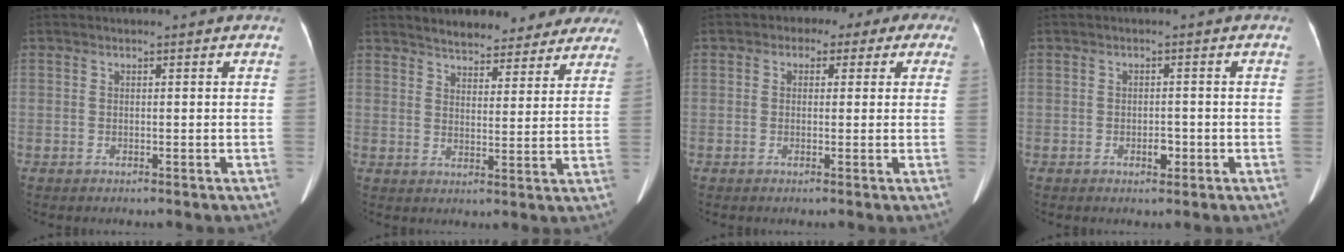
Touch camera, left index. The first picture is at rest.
{"total": 15.2, "force": [13.4, 4.9, 5.4], "torque": [-0.050, -0.012, 0.160]}
{"total": 7.0, "force": [3.2, 4.9, 3.8], "torque": [-0.030, 0.017, 0.024]}
{"total": 1.9, "force": [-1.3, 0.9, 0.9], "torque": [-0.013, -0.016, -0.020]}